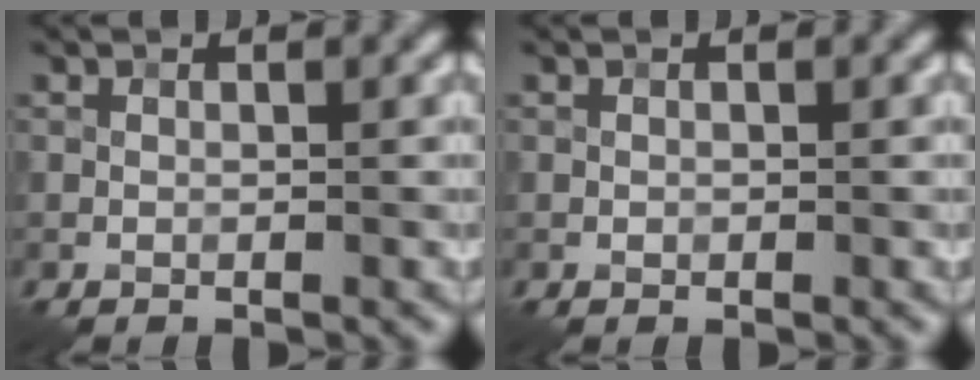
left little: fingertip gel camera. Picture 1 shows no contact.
{"total": 0.0}